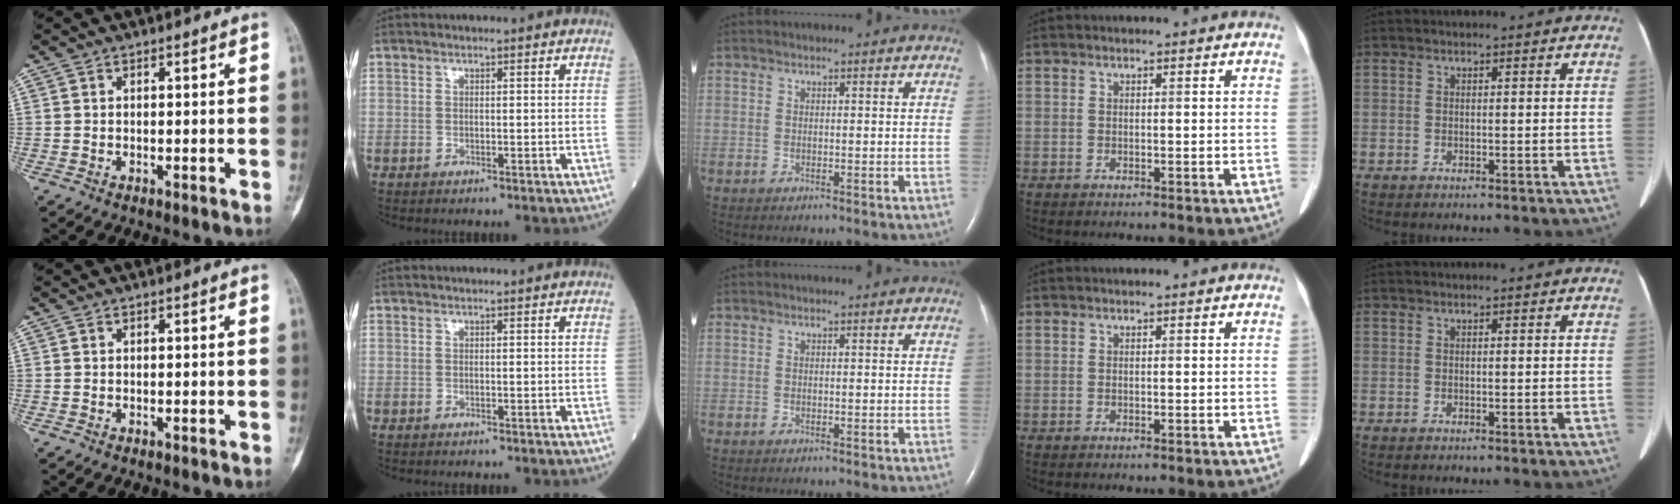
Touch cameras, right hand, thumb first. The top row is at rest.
{}